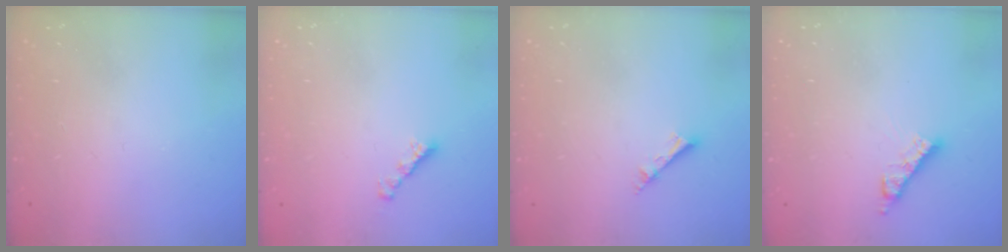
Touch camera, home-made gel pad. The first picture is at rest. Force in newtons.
{"total": 2.5, "press": 2.5, "slide": 0.5}
{"total": 2.3, "press": 2.3, "slide": 0.1}
{"total": 6.1, "press": 6.1, "slide": 0.4}